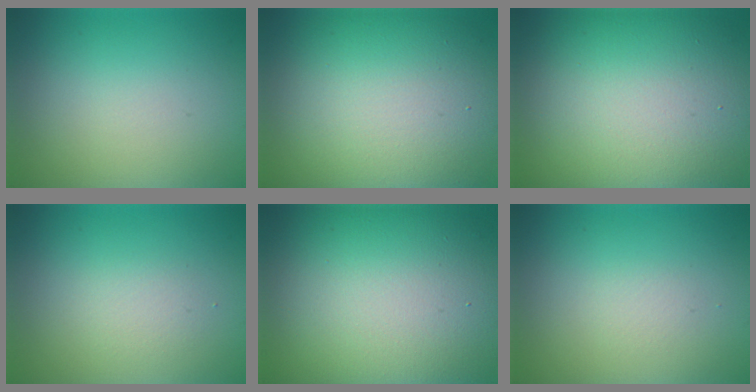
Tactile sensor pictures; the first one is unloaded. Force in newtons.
{"total": 14.4, "press": 14.4, "slide": 0.9}
{"total": 15.9, "press": 15.8, "slide": 1.3}
{"total": 1.3, "press": 1.3, "slide": 0.0}
{"total": 18.0, "press": 18.0, "slide": 0.8}
{"total": 0.7, "press": 0.7, "slide": 0.0}